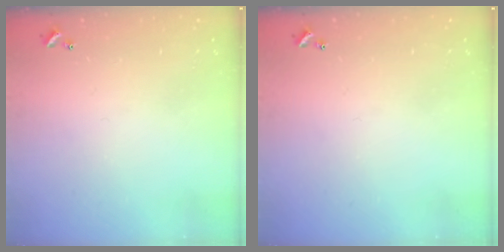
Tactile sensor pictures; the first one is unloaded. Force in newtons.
{"total": 0.0}